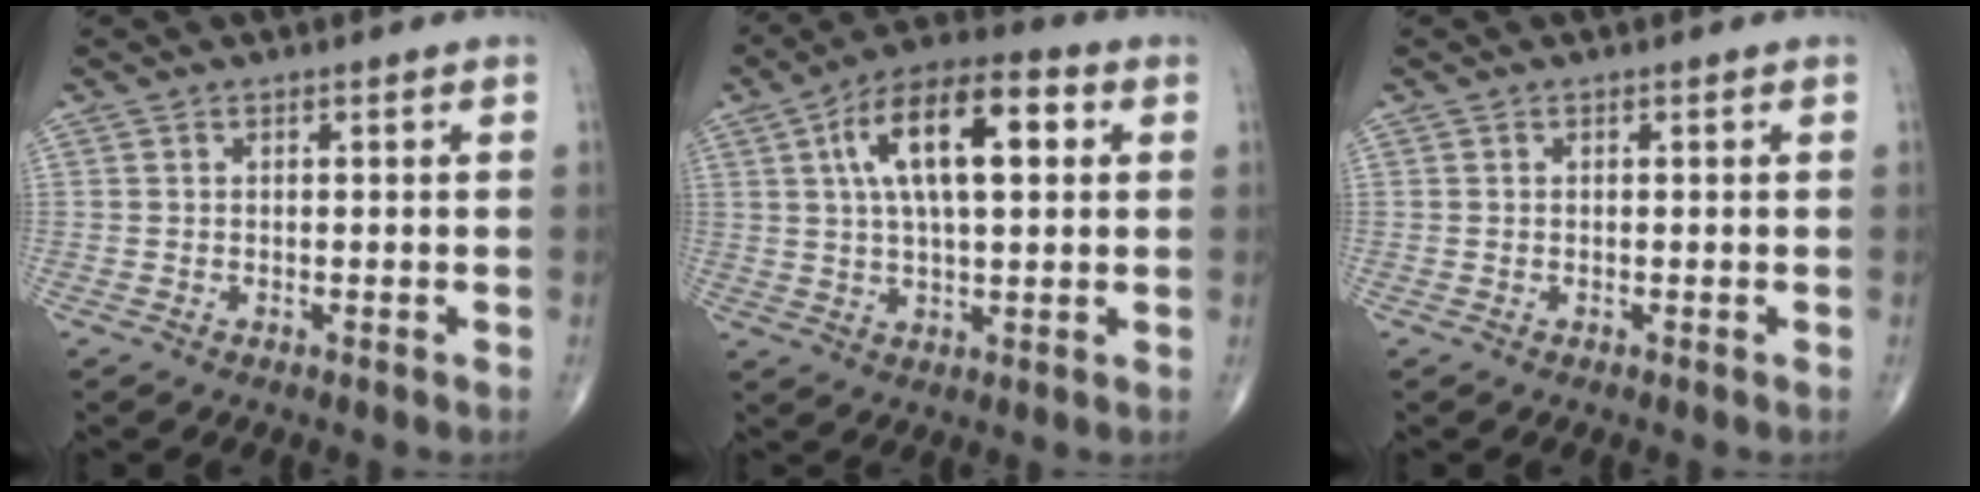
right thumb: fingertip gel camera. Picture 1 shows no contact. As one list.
[{"total": 16.0, "force": [4.2, 6.8, 13.9], "torque": [-0.225, 0.017, 0.062]}, {"total": 0.0}]